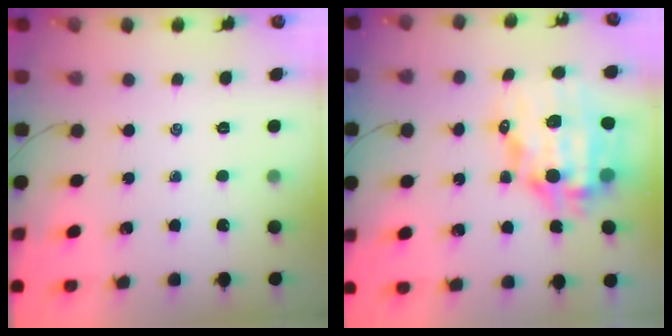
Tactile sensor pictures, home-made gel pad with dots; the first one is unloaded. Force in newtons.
{"total": 15.1, "press": 14.6, "slide": 3.8}